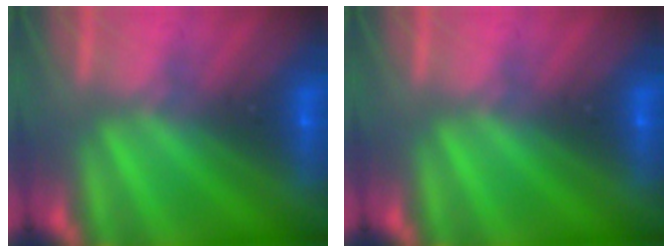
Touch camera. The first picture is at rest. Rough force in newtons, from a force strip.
{"total": 0.0}